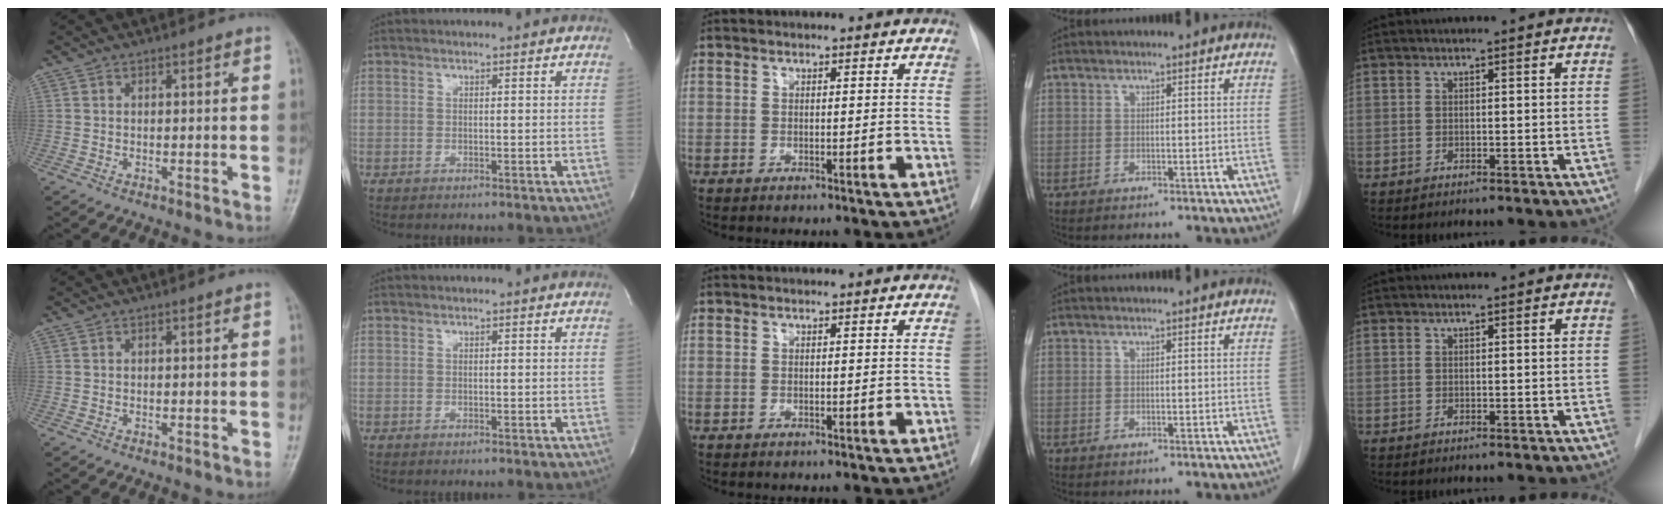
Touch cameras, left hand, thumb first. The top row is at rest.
{}